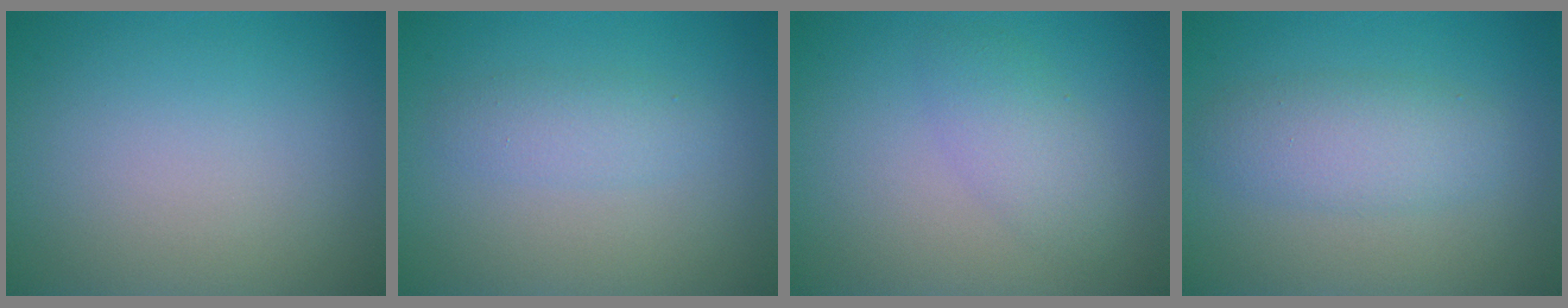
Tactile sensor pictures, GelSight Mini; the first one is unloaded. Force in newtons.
{"total": 1.9, "press": 1.9, "slide": 0.0}
{"total": 2.5, "press": 2.5, "slide": 0.1}
{"total": 3.4, "press": 3.4, "slide": 0.2}